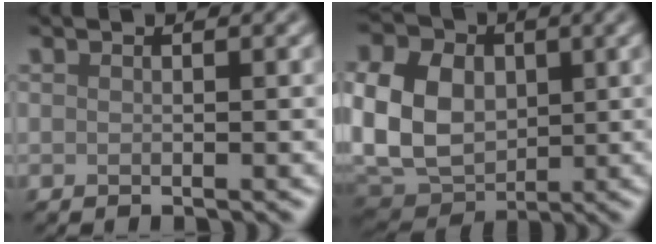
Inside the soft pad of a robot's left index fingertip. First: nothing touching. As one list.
[{"total": 8.9, "force": [1.1, 6.8, 5.6], "torque": [-0.139, 0.005, 0.009]}]